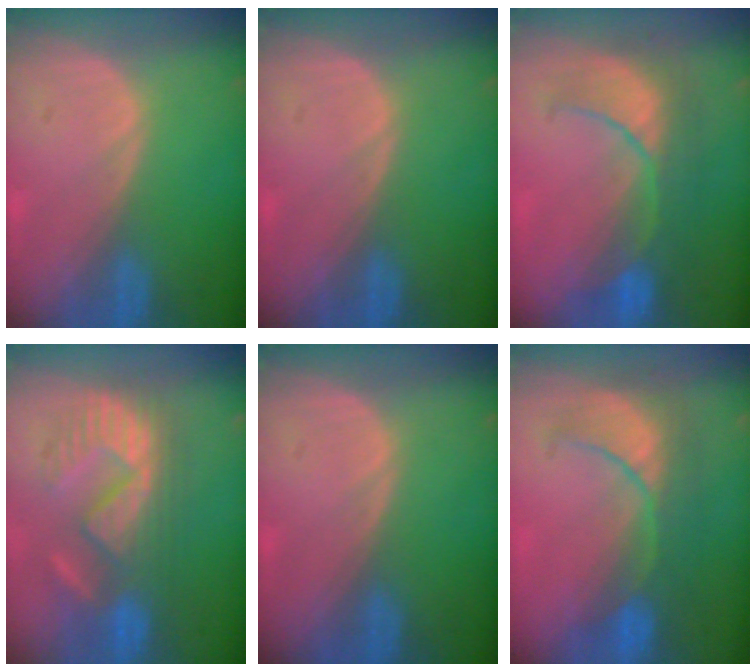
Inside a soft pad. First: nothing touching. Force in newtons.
{"total": 0.0}
{"total": 8.1, "press": 8.1, "slide": 0.7}
{"total": 9.7, "press": 9.7, "slide": 0.3}
{"total": 0.0}
{"total": 8.4, "press": 8.3, "slide": 1.3}